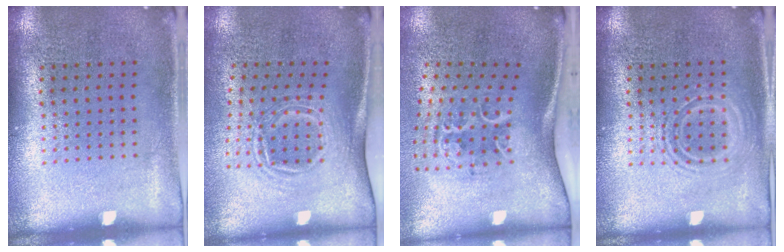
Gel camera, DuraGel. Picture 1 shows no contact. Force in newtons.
{"total": 1.7, "press": 1.2, "slide": 1.2}
{"total": 2.2, "press": 1.3, "slide": 1.8}
{"total": 1.1, "press": 1.1, "slide": 0.2}